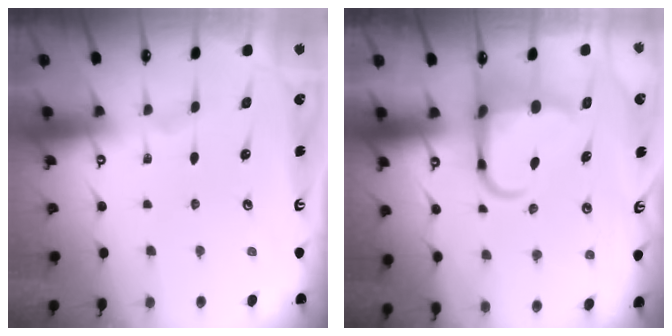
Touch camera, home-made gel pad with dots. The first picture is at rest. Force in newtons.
{"total": 8.1, "press": 7.9, "slide": 1.6}